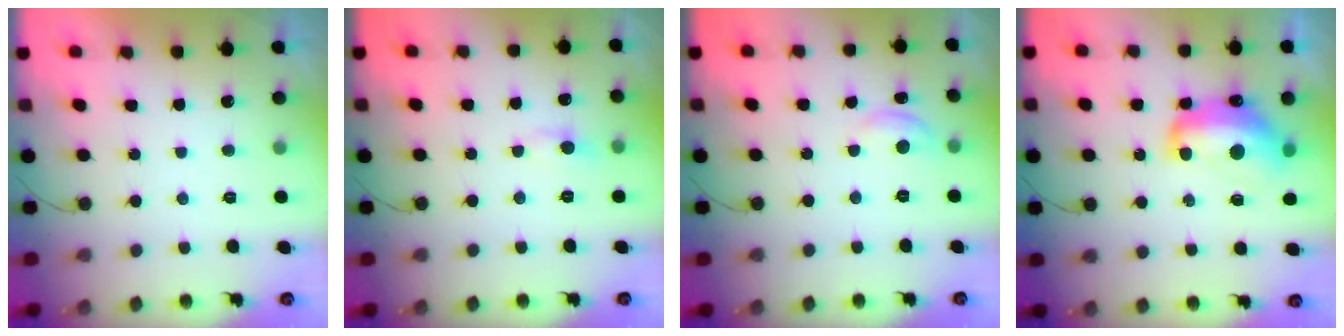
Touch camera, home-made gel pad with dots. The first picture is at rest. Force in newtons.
{"total": 4.9, "press": 4.9, "slide": 0.6}
{"total": 5.9, "press": 5.8, "slide": 0.6}
{"total": 14.5, "press": 14.5, "slide": 1.3}